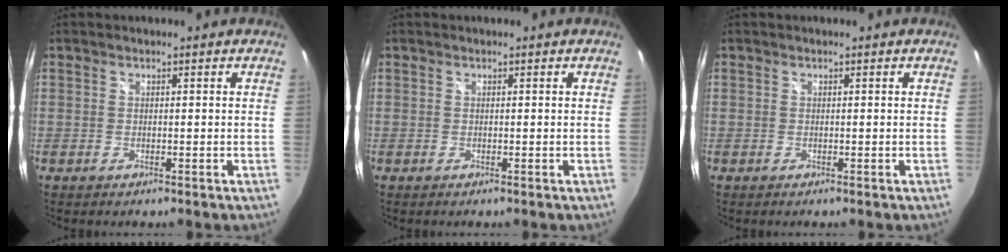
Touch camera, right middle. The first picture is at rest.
{"total": 0.0}
{"total": 0.0}